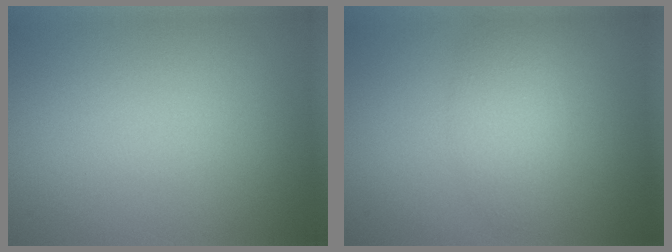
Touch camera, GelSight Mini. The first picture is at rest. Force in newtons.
{"total": 2.8, "press": 2.8, "slide": 0.1}